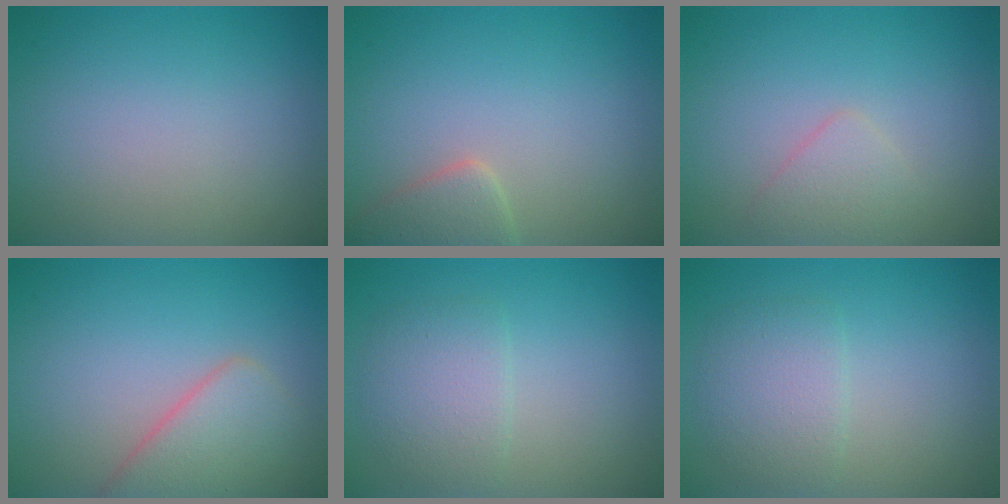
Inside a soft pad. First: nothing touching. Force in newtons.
{"total": 2.5, "press": 2.5, "slide": 0.3}
{"total": 1.7, "press": 1.7, "slide": 0.0}
{"total": 4.4, "press": 4.4, "slide": 0.2}
{"total": 2.9, "press": 2.9, "slide": 0.1}
{"total": 2.9, "press": 2.9, "slide": 0.1}